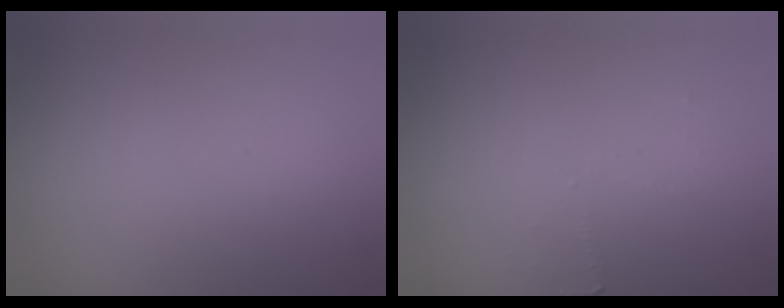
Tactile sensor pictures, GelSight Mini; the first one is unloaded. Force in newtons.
{"total": 0.9, "press": 0.8, "slide": 0.3}